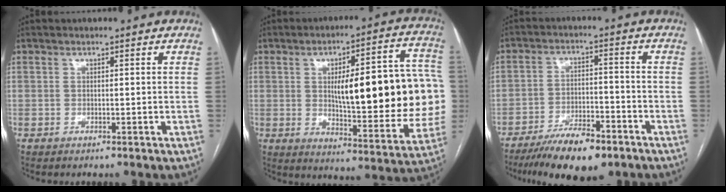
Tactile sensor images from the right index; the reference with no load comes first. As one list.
[{"total": 24.8, "force": [1.3, 6.2, 24.0], "torque": [-0.256, 0.036, 0.032]}, {"total": 11.0, "force": [-8.0, 3.4, 6.8], "torque": [-0.112, -0.008, -0.135]}]